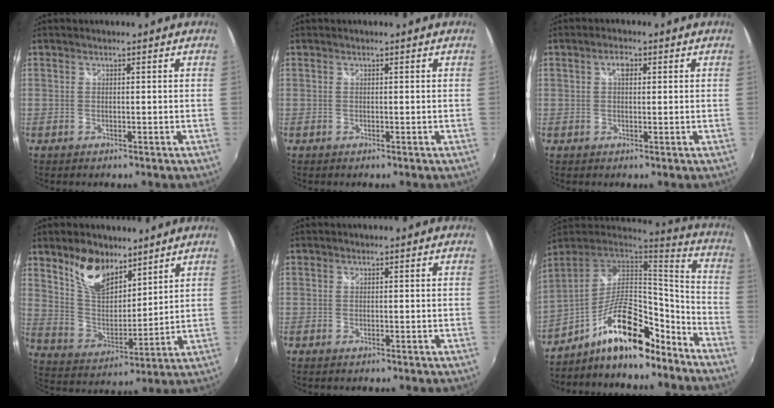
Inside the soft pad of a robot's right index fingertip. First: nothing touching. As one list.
[{"total": 0.0}, {"total": 2.3, "force": [0.7, 1.2, 1.8], "torque": [-0.030, 0.007, 0.009]}, {"total": 12.0, "force": [8.4, 6.0, 6.3], "torque": [-0.118, 0.002, 0.162]}, {"total": 0.0}, {"total": 18.5, "force": [-11.9, 6.2, 12.8], "torque": [-0.229, 0.010, -0.200]}]